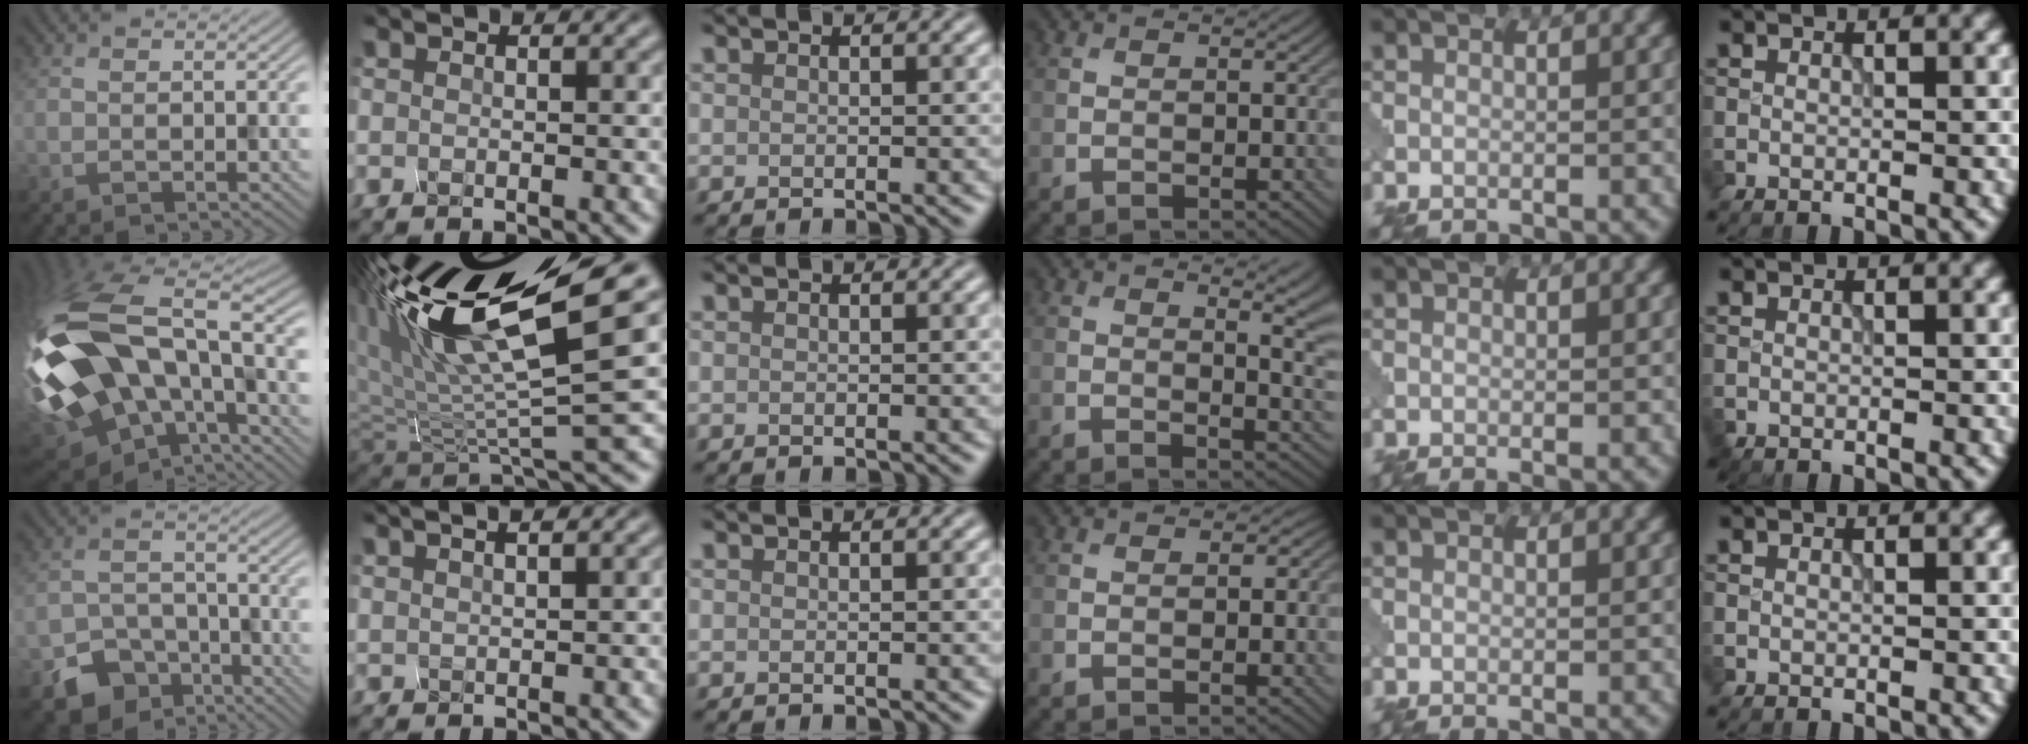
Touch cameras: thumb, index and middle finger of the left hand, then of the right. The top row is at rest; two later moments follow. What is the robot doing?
{"motion": "squeeze", "object": "hand grip exerciser"}